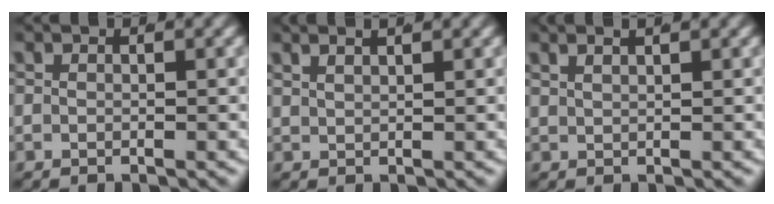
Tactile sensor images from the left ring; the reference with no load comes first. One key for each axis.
{"total": 2.5, "fx": 2.2, "fy": 0.1, "fz": 1.0, "tx": -0.013, "ty": 0.009, "tz": 0.040}
{"total": 2.1, "fx": 1.9, "fy": 0.1, "fz": 1.0, "tx": -0.011, "ty": 0.010, "tz": 0.034}